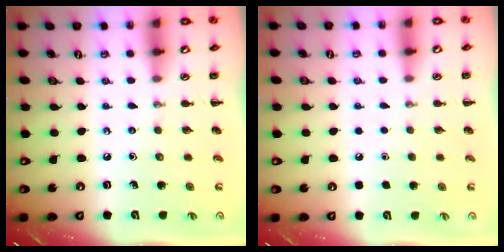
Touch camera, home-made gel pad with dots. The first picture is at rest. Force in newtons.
{"total": 1.5, "press": 1.5, "slide": 0.1}